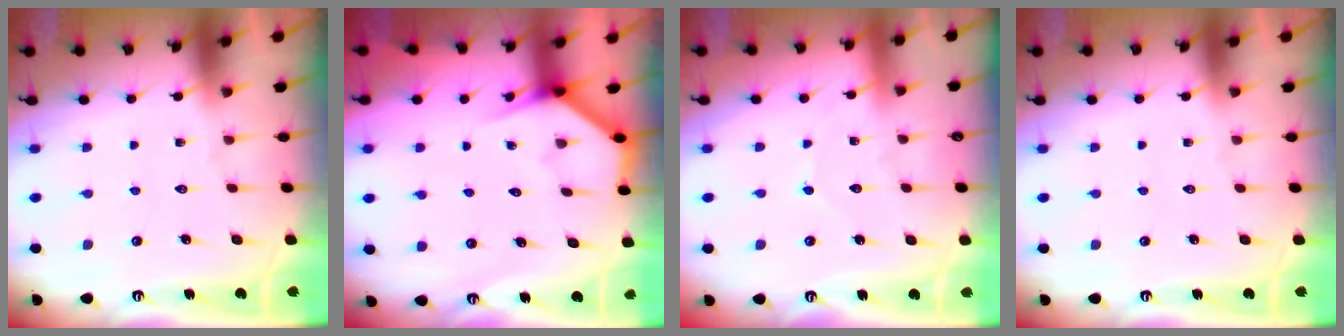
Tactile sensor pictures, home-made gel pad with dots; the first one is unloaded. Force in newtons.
{"total": 3.8, "press": 3.7, "slide": 0.3}
{"total": 4.4, "press": 4.4, "slide": 0.0}
{"total": 0.0}